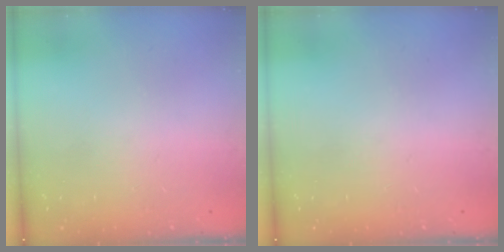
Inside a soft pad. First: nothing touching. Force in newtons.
{"total": 0.0}